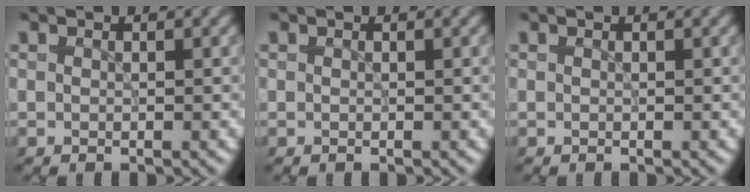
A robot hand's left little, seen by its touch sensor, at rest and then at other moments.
{"total": 0.0}
{"total": 0.0}